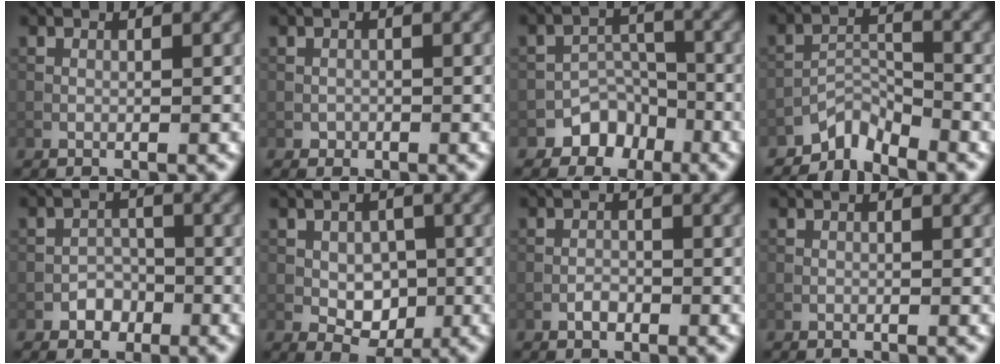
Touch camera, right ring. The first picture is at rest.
{"total": 0.7, "force": [-0.3, 0.6, 0.0], "torque": [0.006, -0.003, -0.006]}
{"total": 3.7, "force": [-2.5, 2.6, 0.8], "torque": [0.005, 0.009, -0.039]}
{"total": 3.3, "force": [-3.0, 0.8, 0.8], "torque": [-0.007, 0.009, -0.064]}
{"total": 1.9, "force": [-1.1, 1.4, 0.6], "torque": [-0.001, 0.006, -0.018]}
{"total": 3.7, "force": [-0.4, 2.7, 2.5], "torque": [-0.035, -0.003, -0.005]}
{"total": 1.1, "force": [-0.7, 0.6, 0.6], "torque": [-0.009, 0.002, -0.014]}
{"total": 0.0}